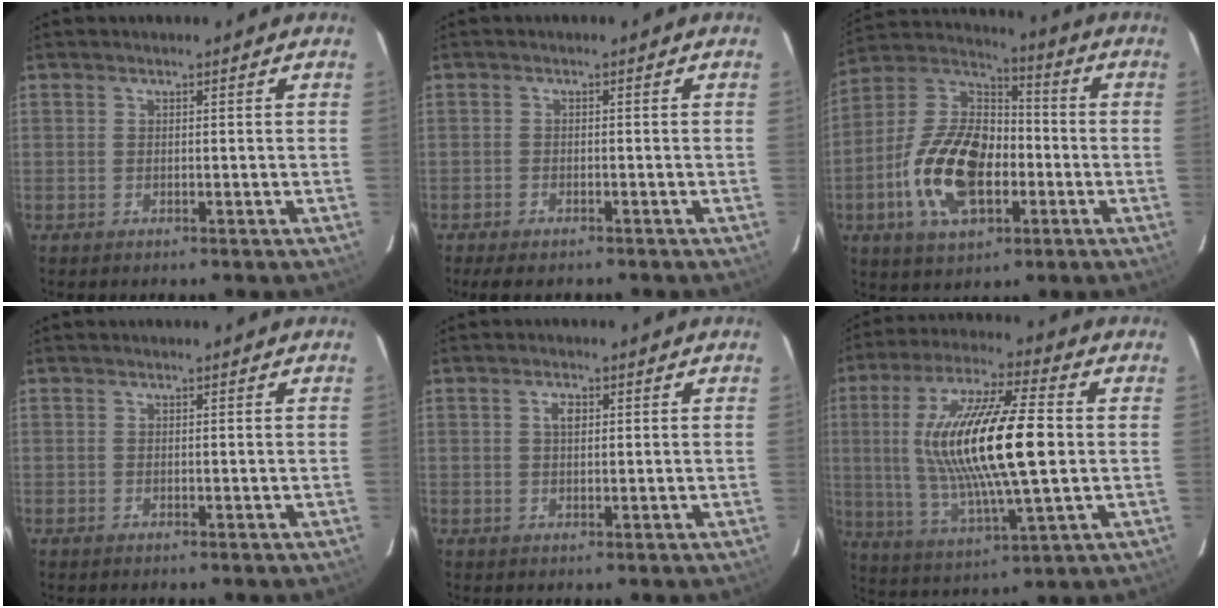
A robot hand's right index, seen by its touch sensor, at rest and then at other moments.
{"total": 4.1, "force": [-3.3, 1.3, 1.9], "torque": [-0.051, -0.016, -0.056]}
{"total": 18.5, "force": [-5.3, 10.5, 14.2], "torque": [-0.297, 0.011, -0.092]}
{"total": 0.0}
{"total": 2.0, "force": [0.6, 1.2, 1.5], "torque": [-0.027, 0.006, 0.010]}
{"total": 20.8, "force": [1.4, 4.5, 20.3], "torque": [-0.380, 0.001, 0.033]}